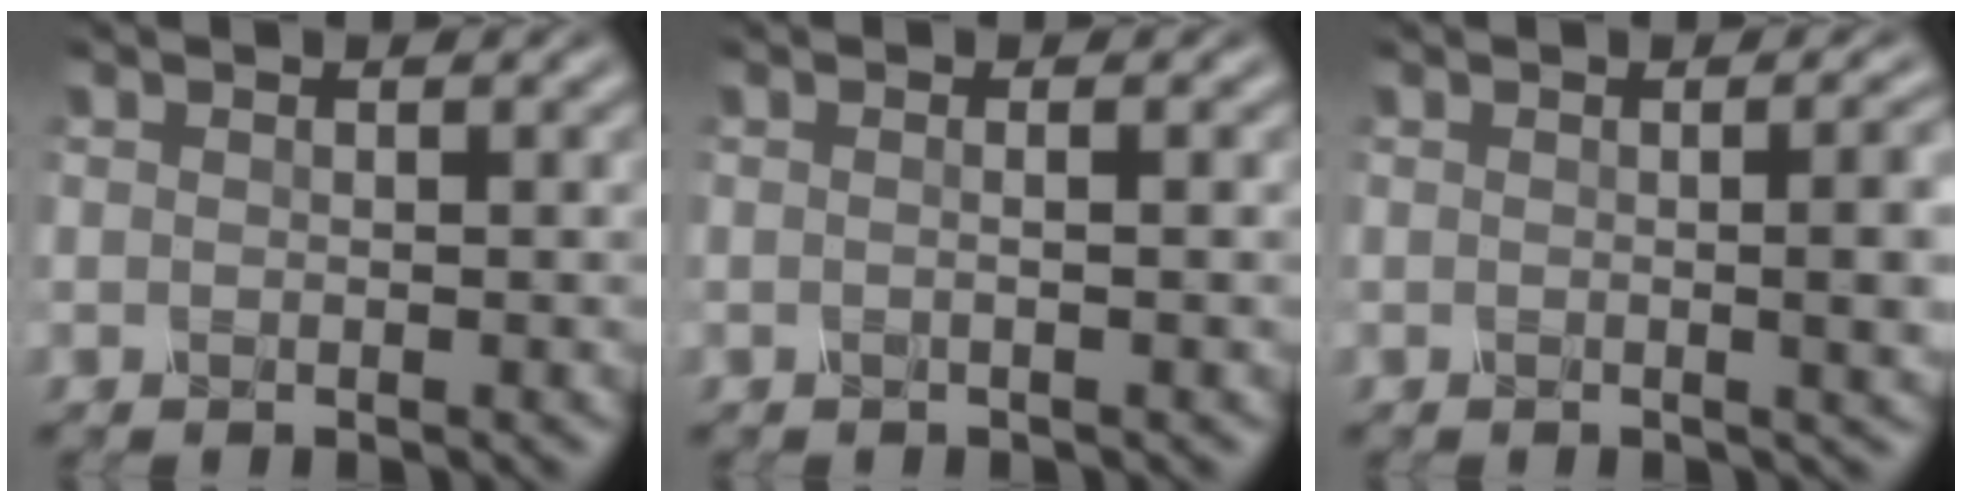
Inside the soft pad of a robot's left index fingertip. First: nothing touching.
{"total": 1.8, "force": [0.2, 0.9, 1.6], "torque": [-0.010, 0.003, -0.024]}
{"total": 5.5, "force": [0.1, 2.0, 5.1], "torque": [-0.034, 0.014, 0.000]}